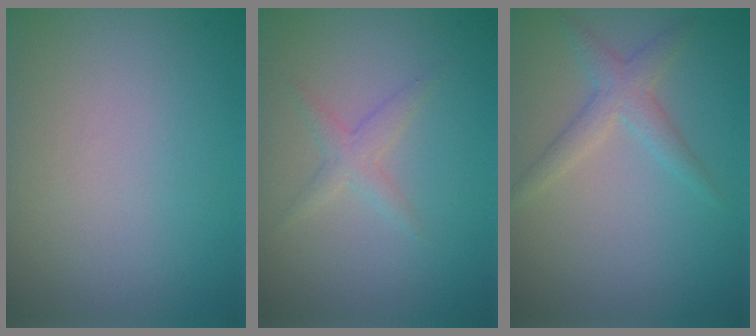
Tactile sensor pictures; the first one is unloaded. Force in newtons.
{"total": 1.6, "press": 1.6, "slide": 0.1}
{"total": 2.4, "press": 2.4, "slide": 0.0}